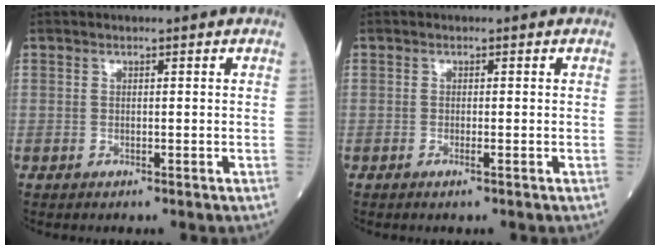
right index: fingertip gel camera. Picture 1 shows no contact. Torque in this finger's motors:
{"motor_torque": [-0.07, 0.07, -0.03, -0.01]}